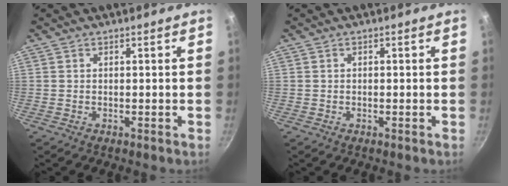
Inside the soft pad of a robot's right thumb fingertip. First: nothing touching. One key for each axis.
{"total": 0.0}